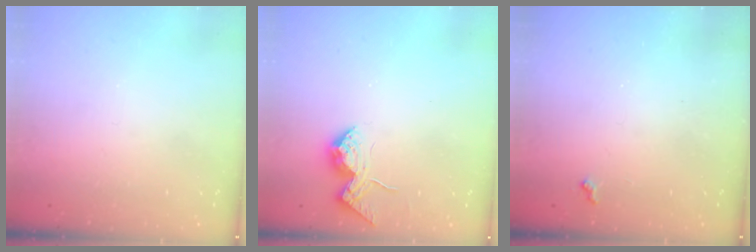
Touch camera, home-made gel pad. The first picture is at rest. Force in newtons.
{"total": 11.8, "press": 11.8, "slide": 0.4}
{"total": 4.6, "press": 4.6, "slide": 0.7}